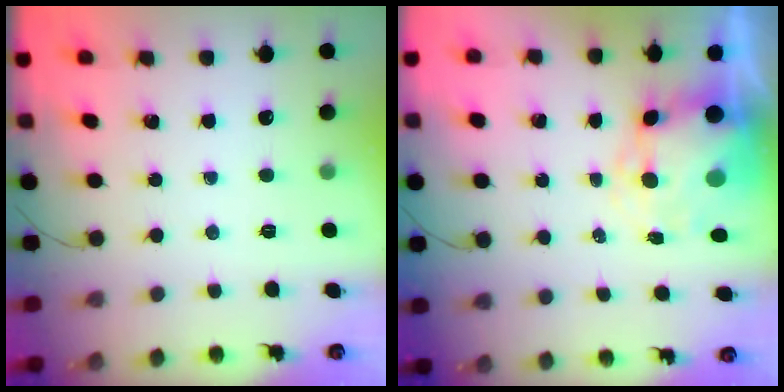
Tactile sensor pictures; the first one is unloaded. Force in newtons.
{"total": 7.9, "press": 7.7, "slide": 2.1}